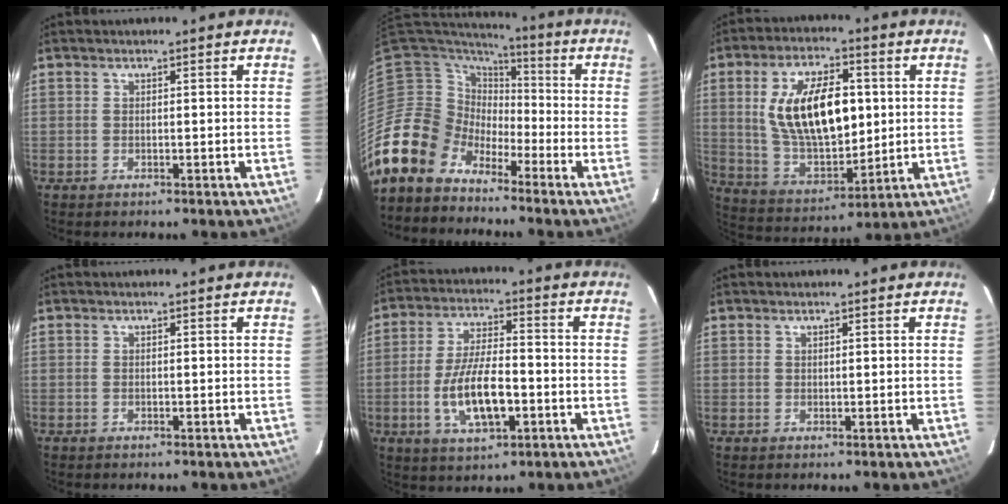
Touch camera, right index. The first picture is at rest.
{"total": 10.9, "force": [-7.9, 7.5, 1.0], "torque": [-0.040, 0.030, -0.157]}
{"total": 18.6, "force": [3.2, 9.3, 15.8], "torque": [-0.295, 0.006, 0.072]}
{"total": 0.0}
{"total": 11.7, "force": [-3.3, 4.3, 10.4], "torque": [-0.207, -0.007, -0.054]}
{"total": 0.7, "force": [0.4, 0.6, 0.0], "torque": [0.001, 0.004, 0.005]}